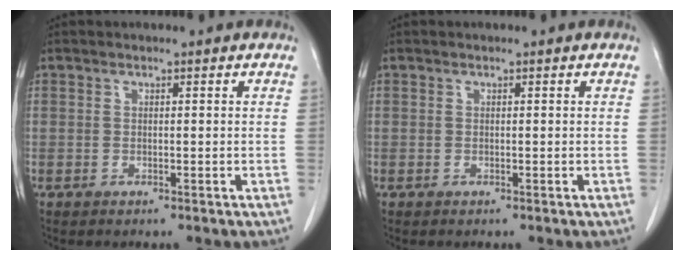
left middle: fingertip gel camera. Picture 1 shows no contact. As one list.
[{"total": 0.0}]